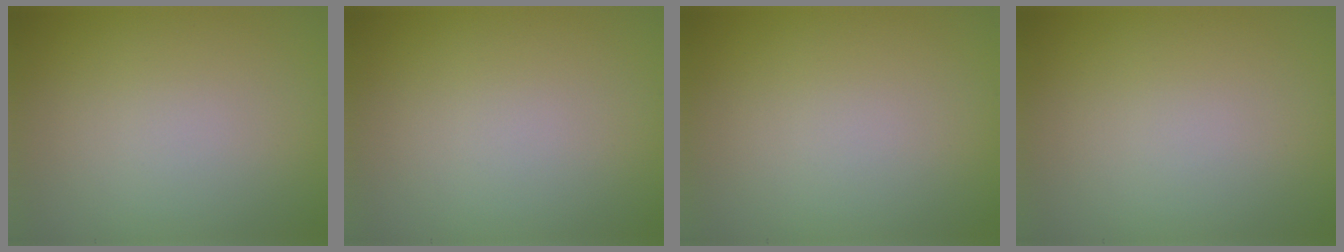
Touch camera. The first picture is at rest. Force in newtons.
{"total": 0.0}
{"total": 0.0}
{"total": 0.0}